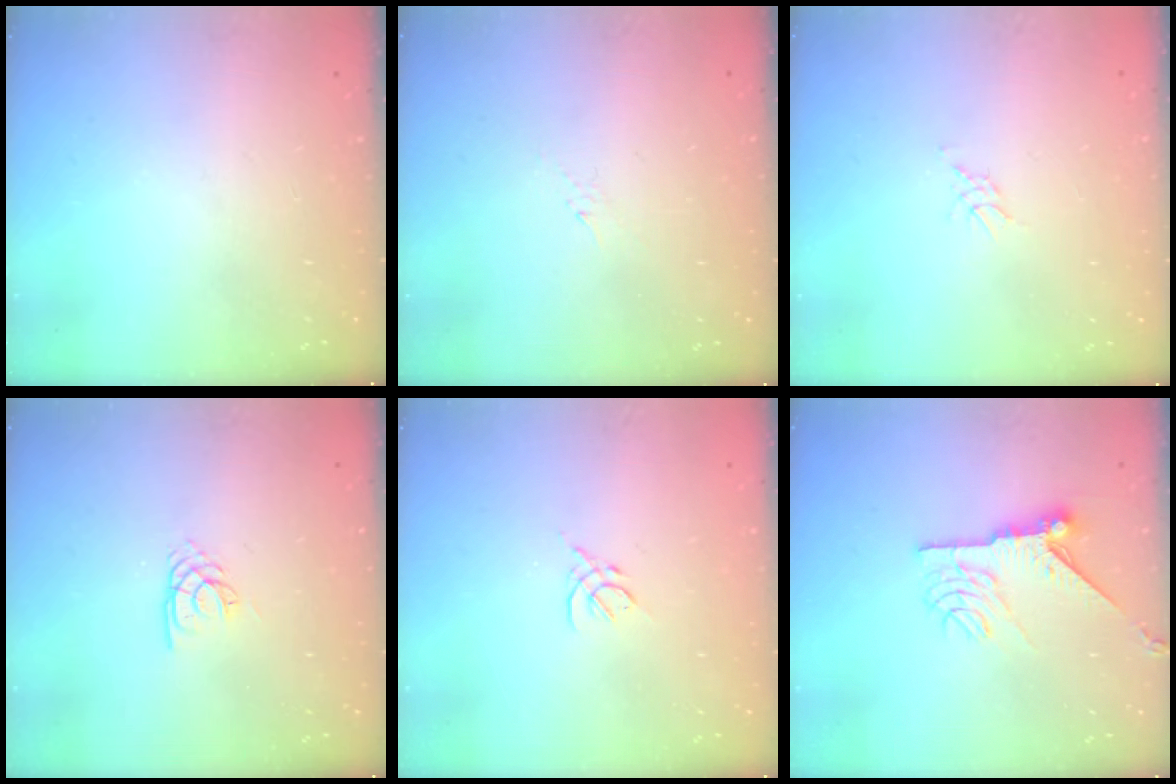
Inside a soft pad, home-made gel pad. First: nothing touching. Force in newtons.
{"total": 2.8, "press": 2.7, "slide": 0.6}
{"total": 1.4, "press": 1.4, "slide": 0.2}
{"total": 1.9, "press": 1.9, "slide": 0.2}
{"total": 2.6, "press": 2.5, "slide": 0.7}
{"total": 10.5, "press": 10.5, "slide": 0.4}